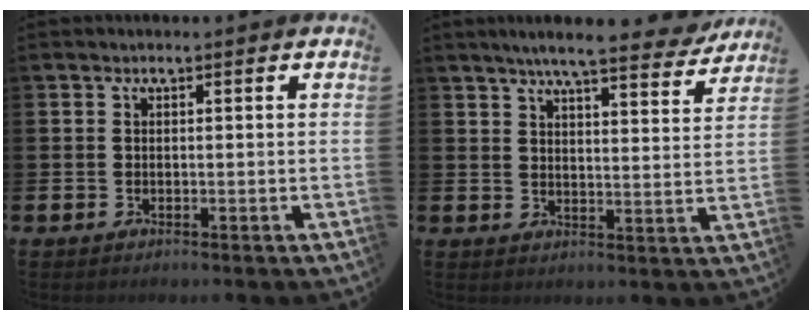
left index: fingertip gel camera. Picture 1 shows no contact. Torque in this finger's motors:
{"motor_torque": [0.94, -1.20, 0.82, 0.13]}